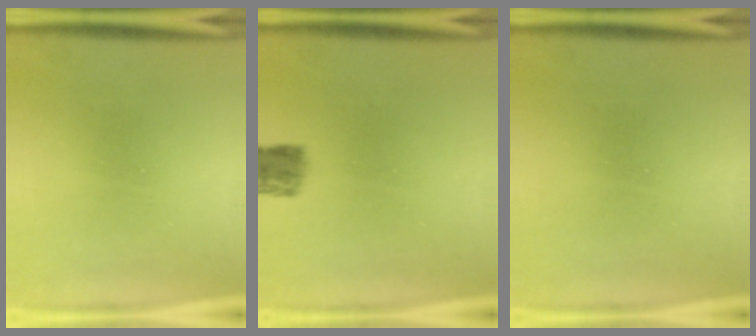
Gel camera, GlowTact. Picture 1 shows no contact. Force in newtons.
{"total": 3.7}
{"total": 0.0}